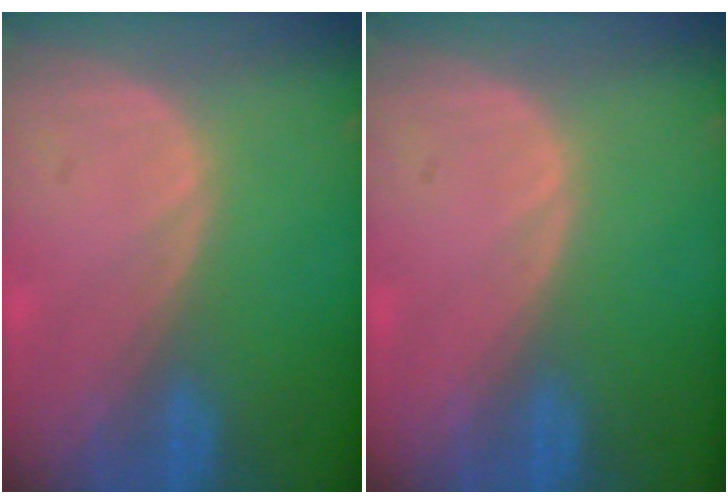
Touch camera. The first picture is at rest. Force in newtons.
{"total": 0.0}